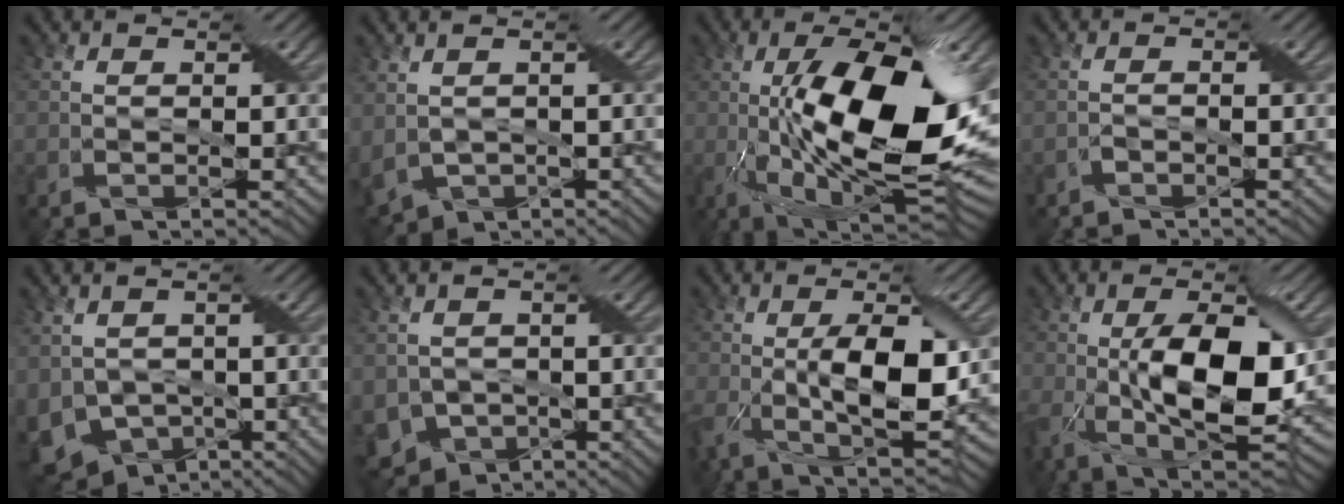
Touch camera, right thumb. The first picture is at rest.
{"total": 5.2, "force": [-1.0, 3.4, 3.8], "torque": [-0.114, -0.014, -0.014]}
{"total": 18.9, "force": [0.0, 7.7, 17.3], "torque": [-0.272, 0.002, -0.003]}
{"total": 1.0, "force": [-0.8, 0.2, 0.5], "torque": [-0.011, 0.006, -0.017]}
{"total": 7.5, "force": [-2.2, 5.4, 4.7], "torque": [-0.121, -0.021, -0.042]}
{"total": 5.5, "force": [-2.3, 4.3, 2.5], "torque": [-0.067, -0.018, -0.041]}
{"total": 10.3, "force": [-0.3, 4.3, 9.3], "torque": [-0.180, -0.016, 0.003]}
{"total": 13.2, "force": [-0.6, 6.1, 11.7], "torque": [-0.212, -0.016, -0.002]}